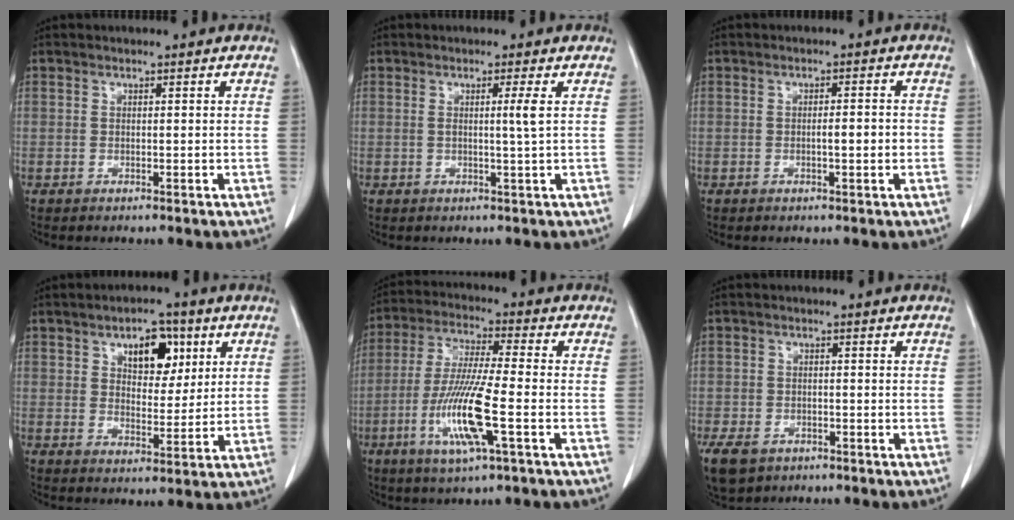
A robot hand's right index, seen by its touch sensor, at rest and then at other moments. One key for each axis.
{"total": 1.9, "fx": 0.4, "fy": -0.7, "fz": 1.7, "tx": -0.030, "ty": -0.005, "tz": 0.008}
{"total": 2.4, "fx": -0.5, "fy": 0.4, "fz": 2.4, "tx": -0.040, "ty": 0.000, "tz": -0.005}
{"total": 7.7, "fx": 3.5, "fy": 4.0, "fz": 5.6, "tx": -0.079, "ty": 0.012, "tz": 0.057}
{"total": 12.3, "fx": -3.8, "fy": 0.4, "fz": 11.6, "tx": -0.239, "ty": -0.015, "tz": -0.076}
{"total": 7.8, "fx": -4.6, "fy": 5.5, "fz": 3.2, "tx": -0.079, "ty": -0.008, "tz": -0.067}